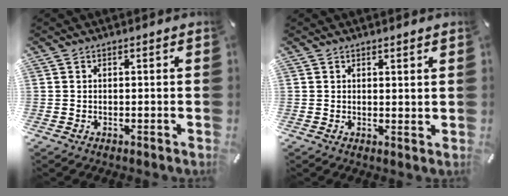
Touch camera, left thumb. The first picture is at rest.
{"total": 1.2, "force": [1.1, 0.5, 0.1], "torque": [0.007, -0.005, 0.021]}